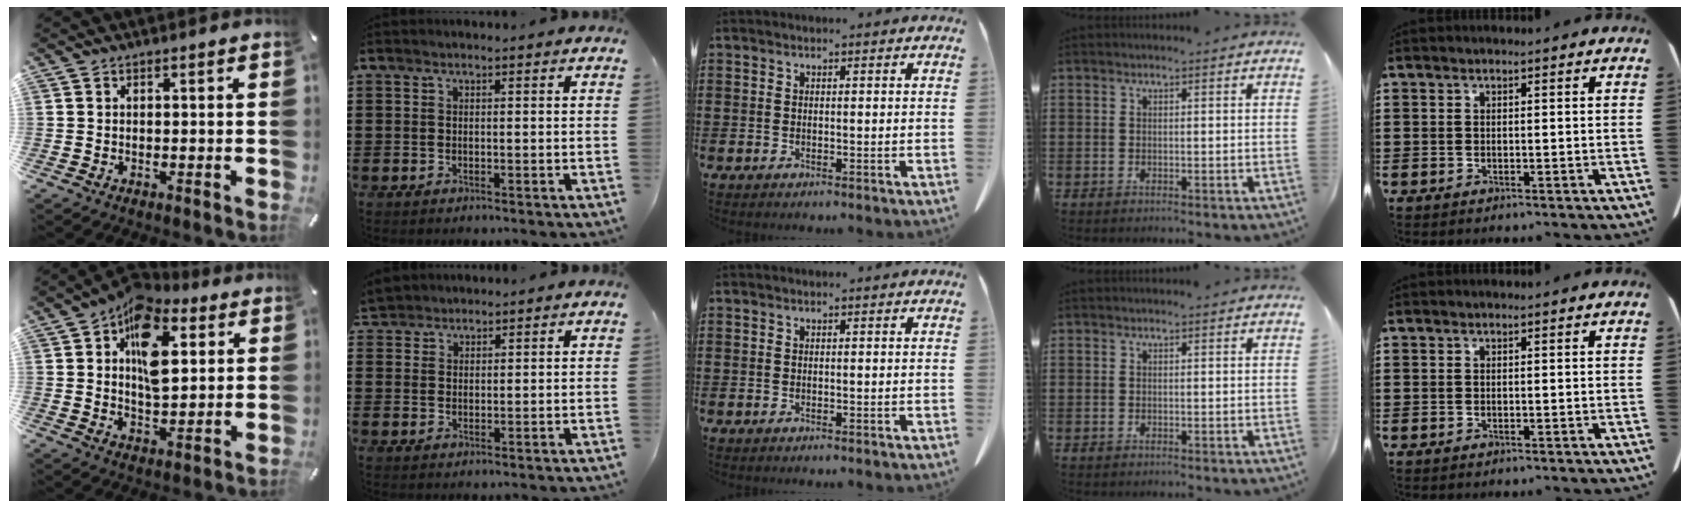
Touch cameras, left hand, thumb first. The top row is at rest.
{"thumb": {"total": 15.1, "force": [5.3, 9.2, 10.8], "torque": [-0.167, -0.010, 0.094]}, "index": {"total": 2.1, "force": [1.9, 0.7, -0.1], "torque": [-0.005, 0.003, 0.039]}}